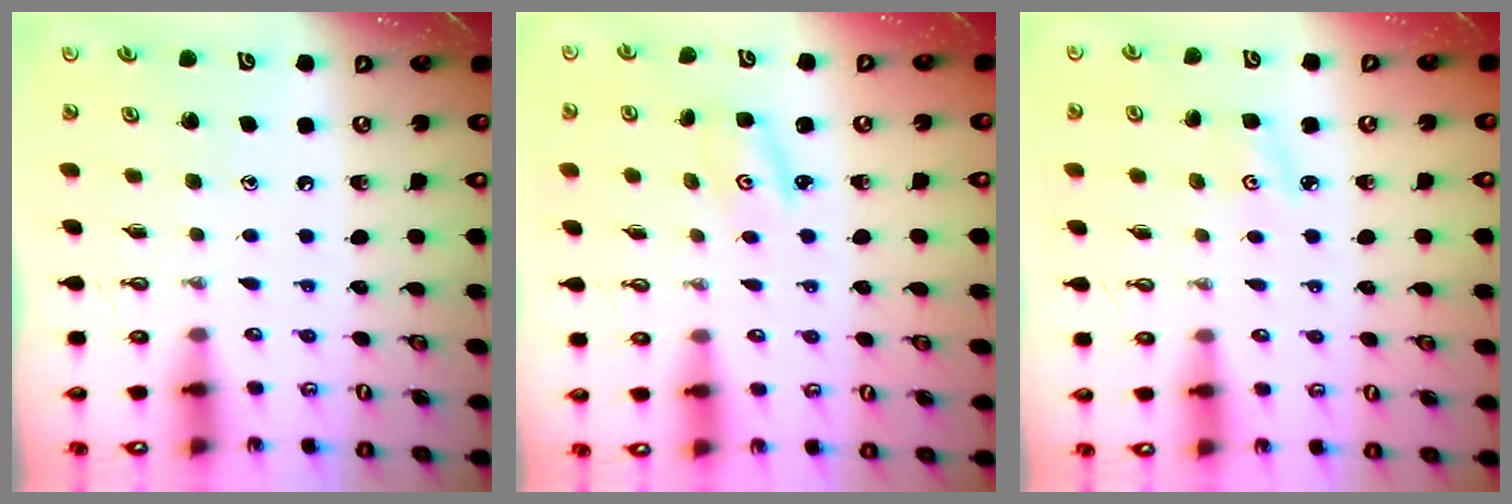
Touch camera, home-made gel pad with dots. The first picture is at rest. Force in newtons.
{"total": 2.0, "press": 2.0, "slide": 0.2}
{"total": 2.7, "press": 2.6, "slide": 0.4}